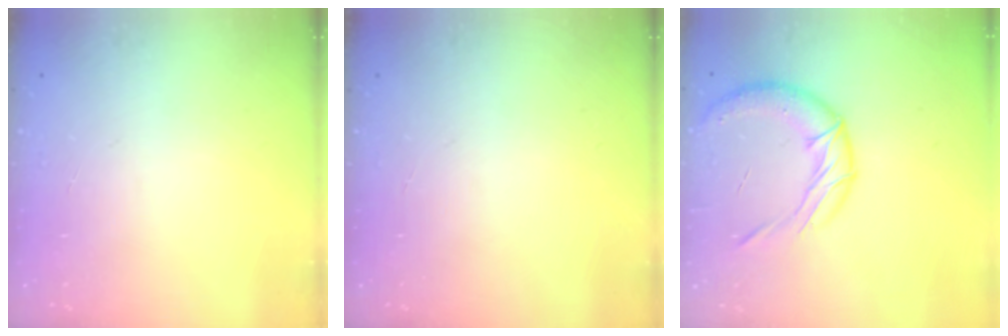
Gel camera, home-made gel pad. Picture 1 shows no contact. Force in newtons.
{"total": 0.0}
{"total": 14.7, "press": 14.5, "slide": 2.0}